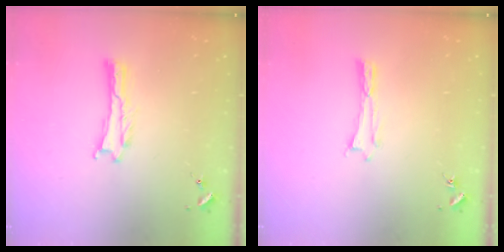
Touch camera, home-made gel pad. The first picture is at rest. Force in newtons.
{"total": 0.0}